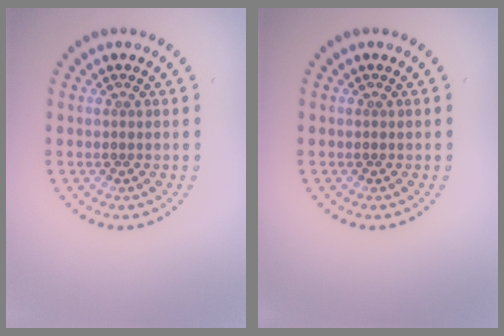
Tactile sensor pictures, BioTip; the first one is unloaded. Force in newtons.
{"total": 0.0}